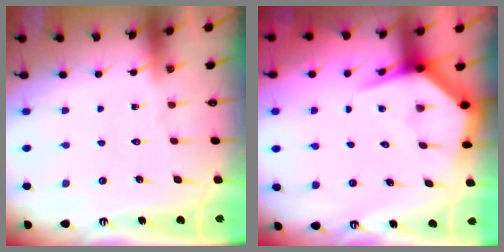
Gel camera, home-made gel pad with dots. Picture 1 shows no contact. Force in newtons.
{"total": 5.2, "press": 5.1, "slide": 0.7}